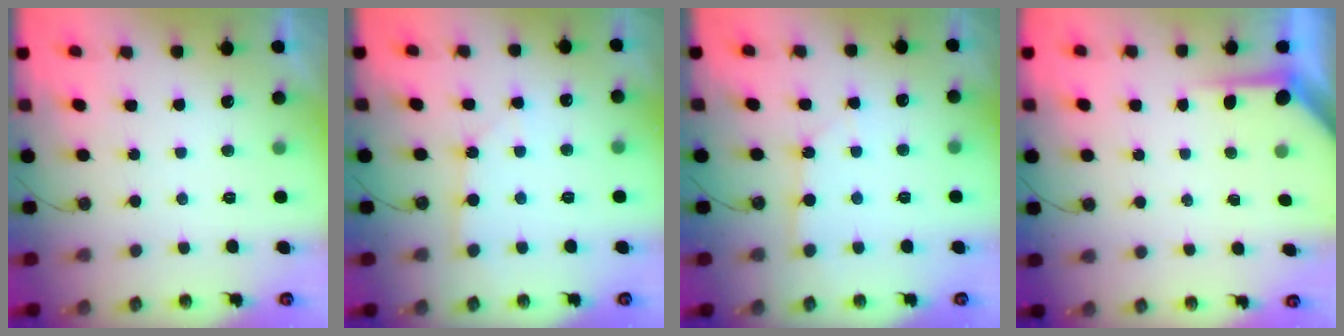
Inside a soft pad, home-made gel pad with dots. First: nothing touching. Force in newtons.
{"total": 3.3, "press": 3.3, "slide": 0.4}
{"total": 2.4, "press": 2.3, "slide": 0.3}
{"total": 4.0, "press": 4.0, "slide": 0.2}